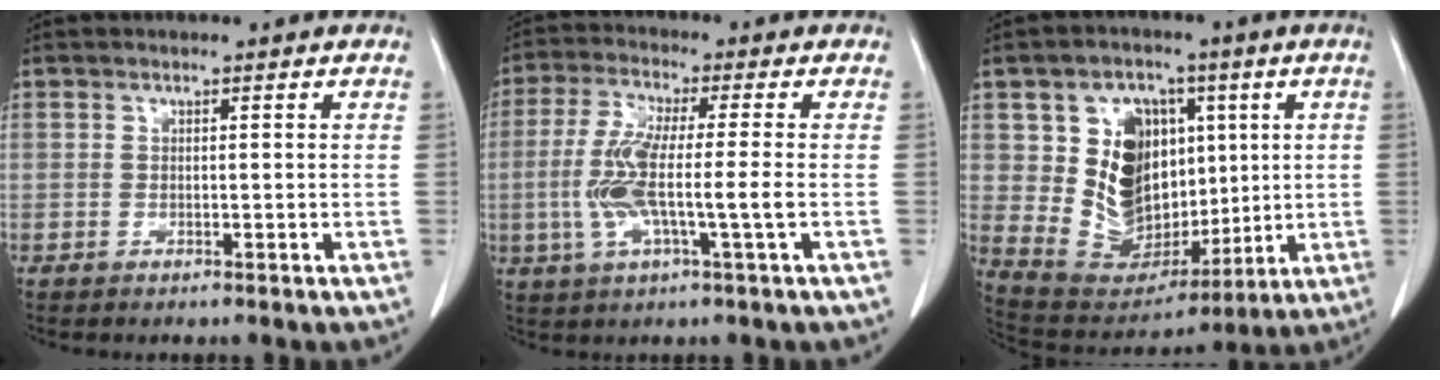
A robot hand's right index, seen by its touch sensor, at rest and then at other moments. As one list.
[{"total": 9.7, "force": [-1.6, 0.8, 9.5], "torque": [-0.198, 0.001, -0.034]}, {"total": 15.1, "force": [2.8, 11.9, 9.0], "torque": [-0.163, 0.037, 0.077]}]